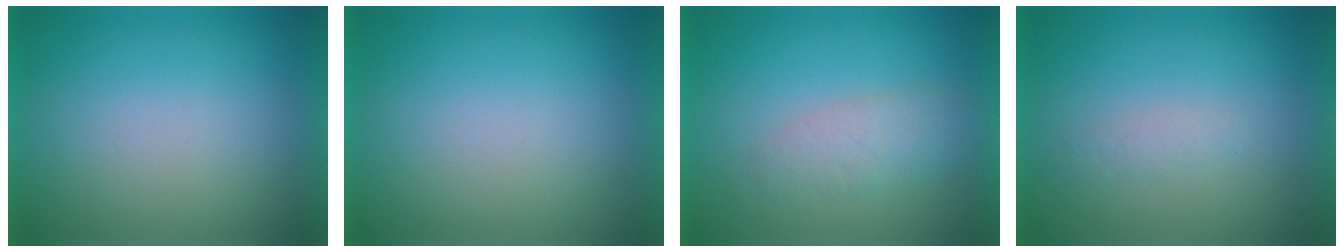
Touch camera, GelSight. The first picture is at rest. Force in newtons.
{"total": 0.0}
{"total": 2.9}
{"total": 1.3}